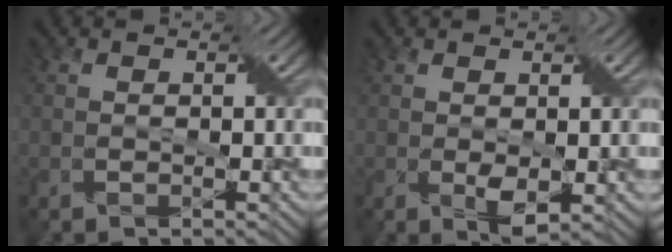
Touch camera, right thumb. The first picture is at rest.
{"total": 2.1, "force": [0.0, 1.0, 1.8], "torque": [-0.037, -0.006, 0.007]}